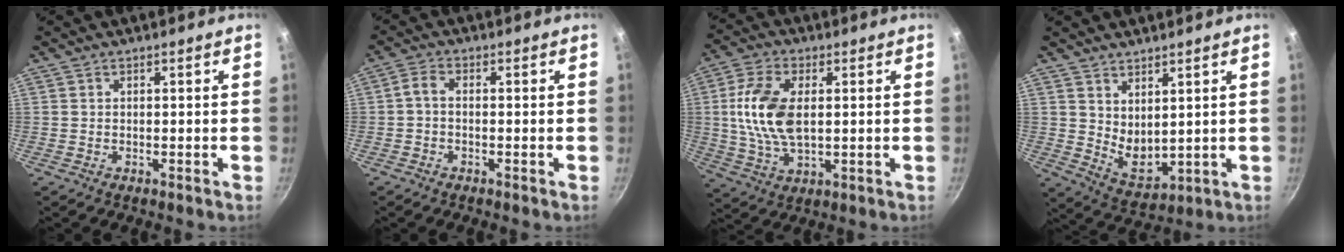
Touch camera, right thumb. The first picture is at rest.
{"total": 2.5, "force": [-0.7, 1.2, 2.1], "torque": [-0.056, 0.012, -0.022]}
{"total": 12.6, "force": [1.3, 6.9, 10.4], "torque": [-0.201, 0.005, 0.024]}
{"total": 7.0, "force": [3.4, 3.7, 4.8], "torque": [-0.065, -0.038, 0.076]}